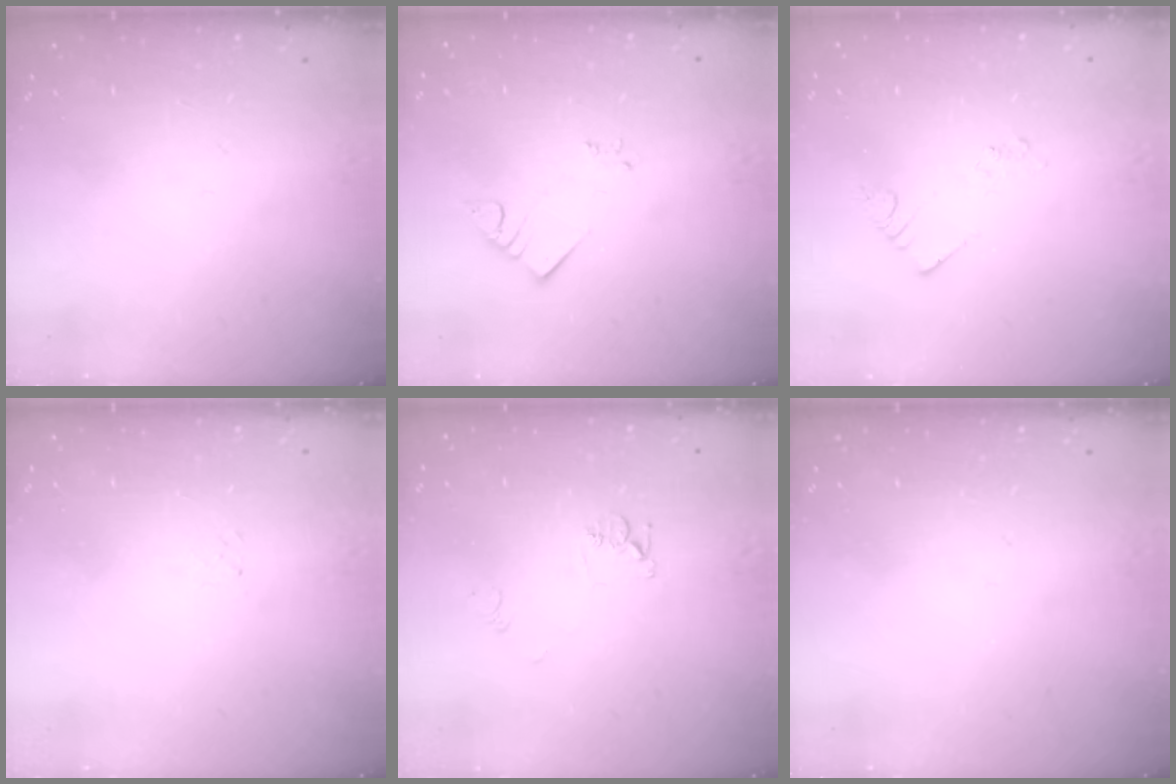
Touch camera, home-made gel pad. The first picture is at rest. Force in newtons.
{"total": 3.2, "press": 3.2, "slide": 0.4}
{"total": 2.2, "press": 2.2, "slide": 0.1}
{"total": 1.5, "press": 1.5, "slide": 0.2}
{"total": 6.3, "press": 6.3, "slide": 0.6}
{"total": 0.0}